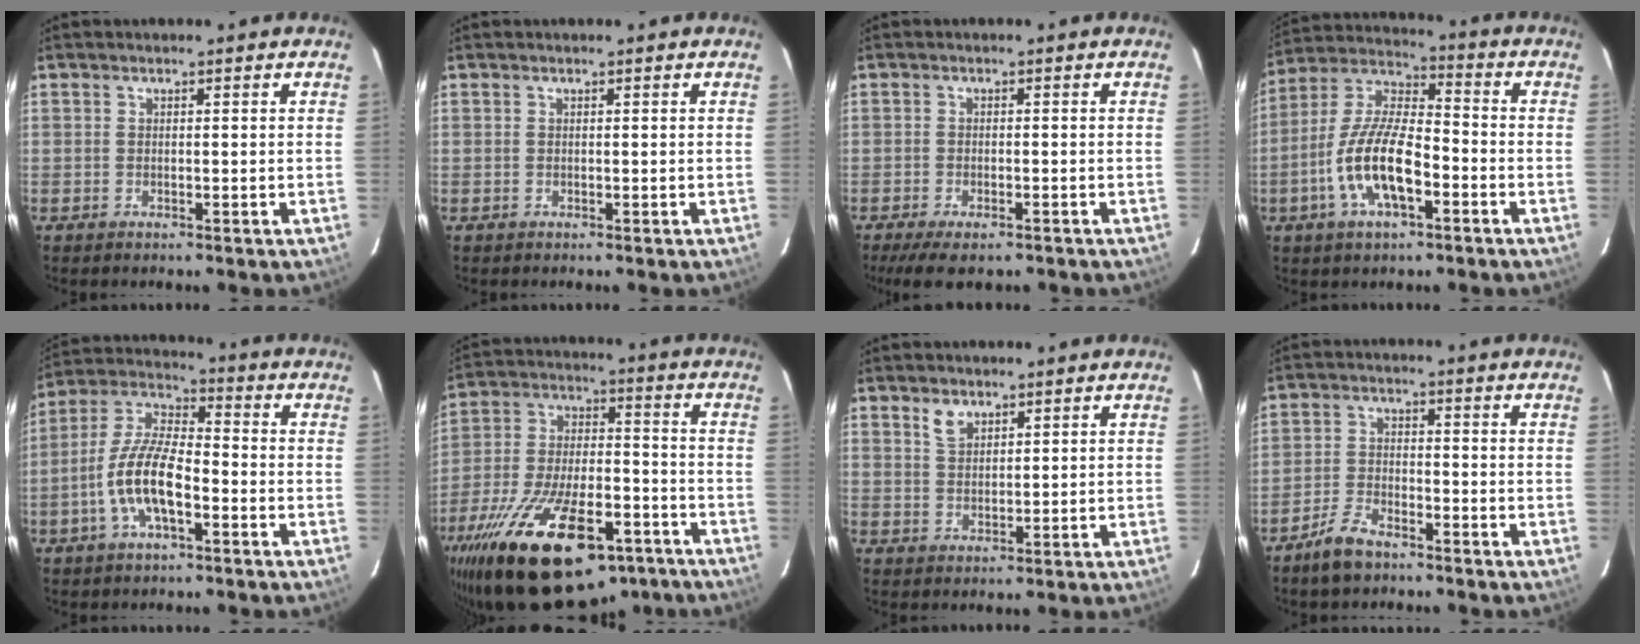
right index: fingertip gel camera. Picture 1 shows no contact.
{"total": 0.0}
{"total": 7.8, "force": [-5.8, 2.6, 4.5], "torque": [-0.106, -0.027, -0.094]}
{"total": 14.1, "force": [-5.2, 5.2, 12.1], "torque": [-0.252, -0.001, -0.100]}
{"total": 11.8, "force": [-4.2, 4.1, 10.2], "torque": [-0.218, 0.005, -0.082]}
{"total": 29.9, "force": [-19.6, 12.5, 18.7], "torque": [-0.359, -0.030, -0.296]}
{"total": 3.2, "force": [2.2, 1.8, 1.6], "torque": [-0.027, 0.005, 0.042]}
{"total": 6.2, "force": [-4.8, 2.4, 3.1], "torque": [-0.081, 0.004, -0.092]}